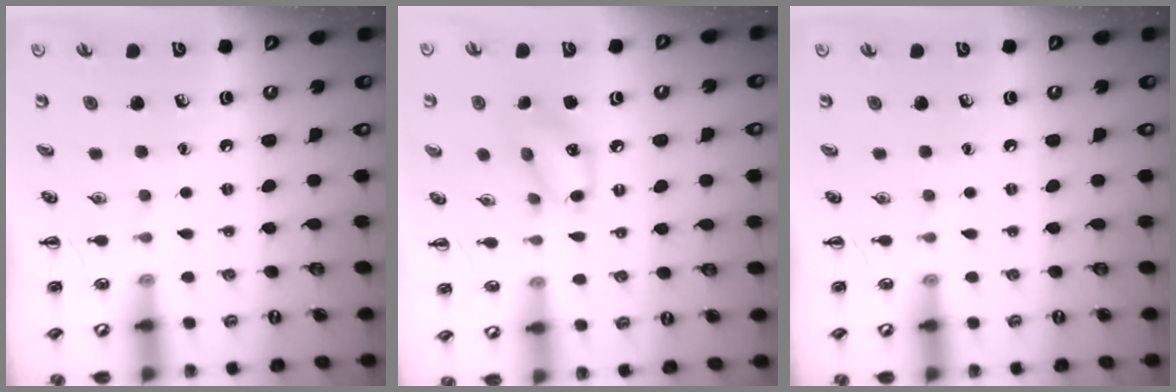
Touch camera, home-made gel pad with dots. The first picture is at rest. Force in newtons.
{"total": 9.3, "press": 9.3, "slide": 0.3}
{"total": 0.0}